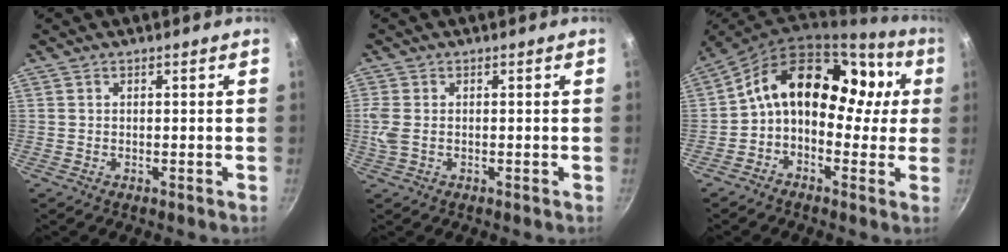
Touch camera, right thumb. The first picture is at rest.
{"total": 3.1, "force": [-0.1, 1.8, 2.5], "torque": [-0.059, 0.000, -0.003]}
{"total": 17.8, "force": [1.9, 12.6, 12.5], "torque": [-0.151, 0.055, 0.009]}